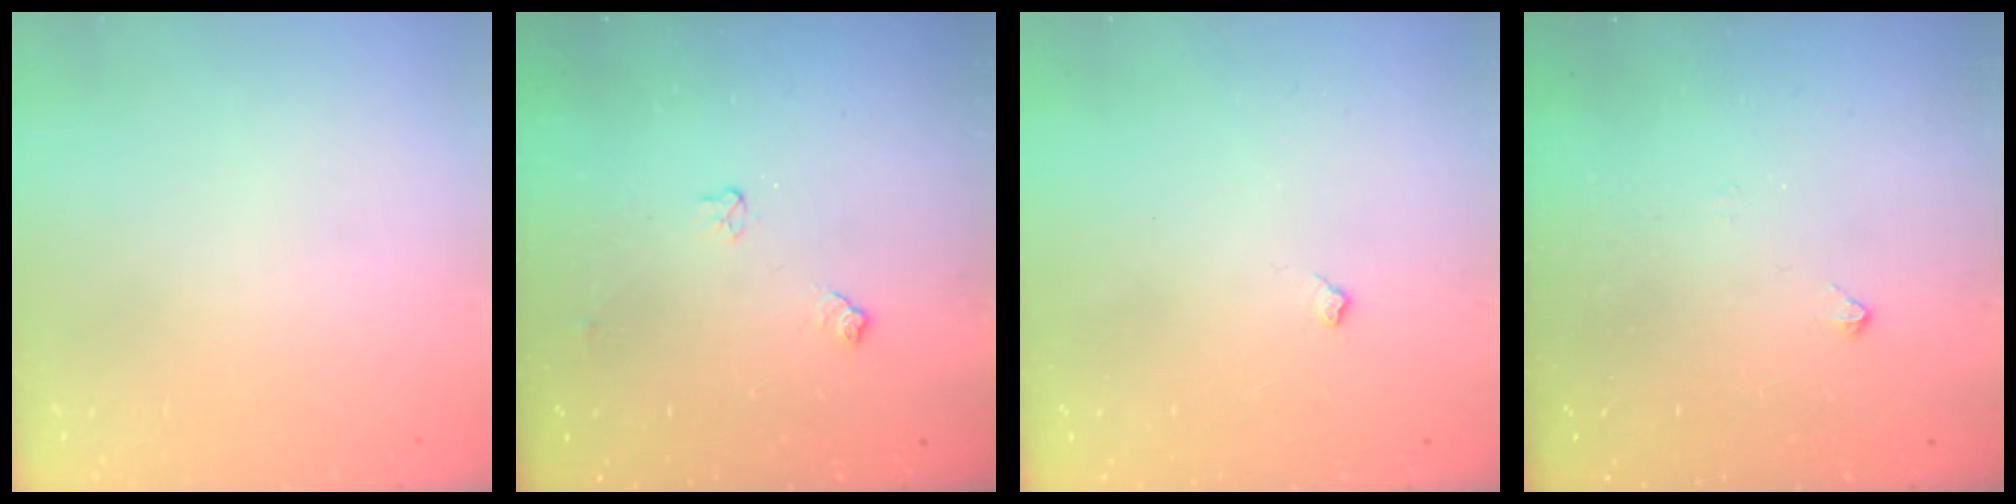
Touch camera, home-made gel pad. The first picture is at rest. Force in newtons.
{"total": 5.0, "press": 5.0, "slide": 0.7}
{"total": 3.6, "press": 3.6, "slide": 0.6}
{"total": 2.4, "press": 2.4, "slide": 0.5}